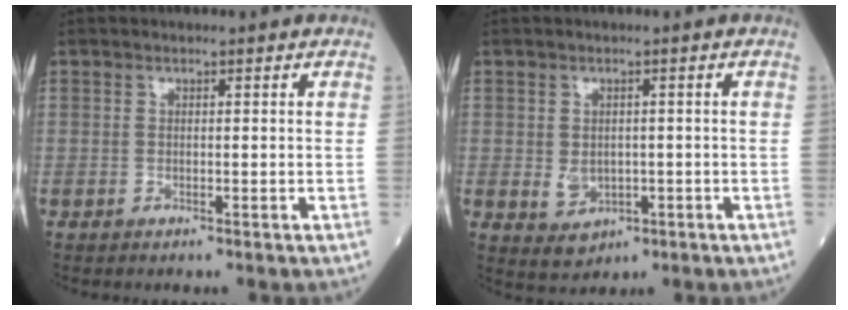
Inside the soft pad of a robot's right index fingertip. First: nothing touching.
{"total": 3.7, "force": [-0.7, 3.0, 2.1], "torque": [-0.034, -0.002, 0.003]}